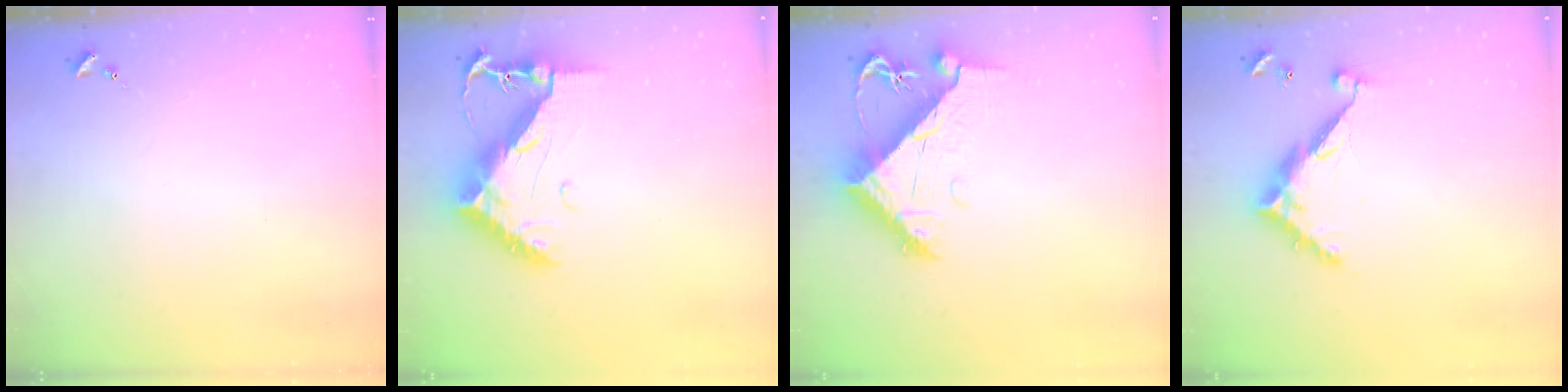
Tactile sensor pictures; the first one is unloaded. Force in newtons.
{"total": 13.2, "press": 13.2, "slide": 1.2}
{"total": 9.1, "press": 9.1, "slide": 1.1}
{"total": 10.2, "press": 10.2, "slide": 0.8}